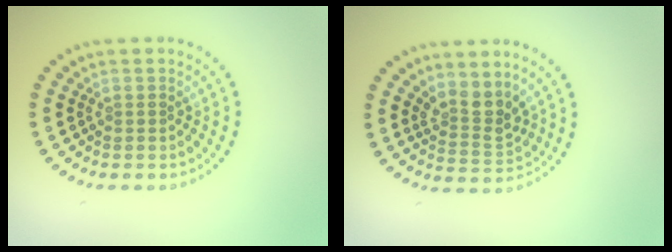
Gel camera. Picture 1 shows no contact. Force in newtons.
{"total": 2.8, "press": 2.0, "slide": 1.9}